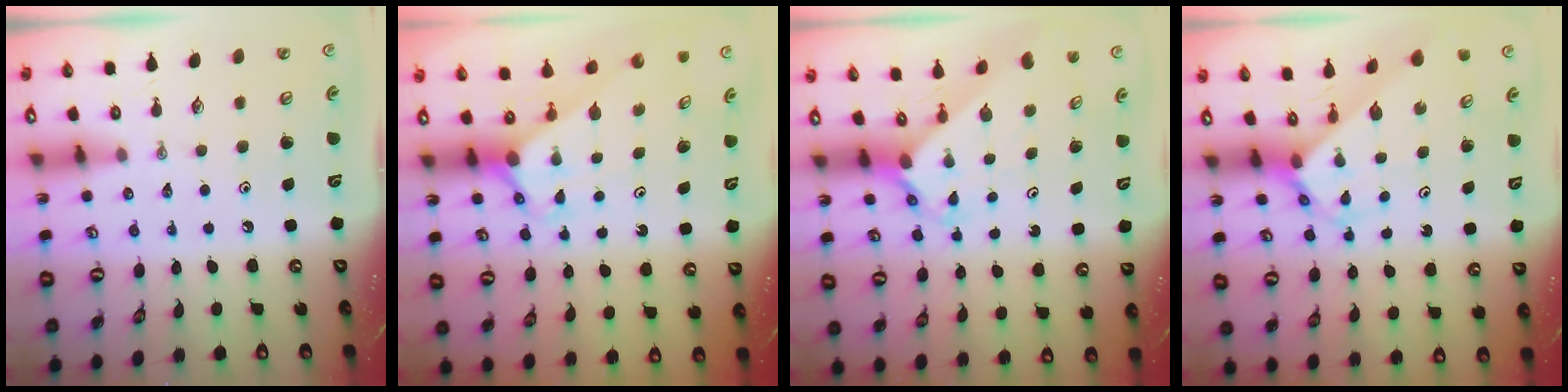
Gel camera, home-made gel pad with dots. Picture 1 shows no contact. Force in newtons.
{"total": 2.9, "press": 2.9, "slide": 0.0}
{"total": 2.2, "press": 2.2, "slide": 0.2}
{"total": 2.6, "press": 2.6, "slide": 0.2}